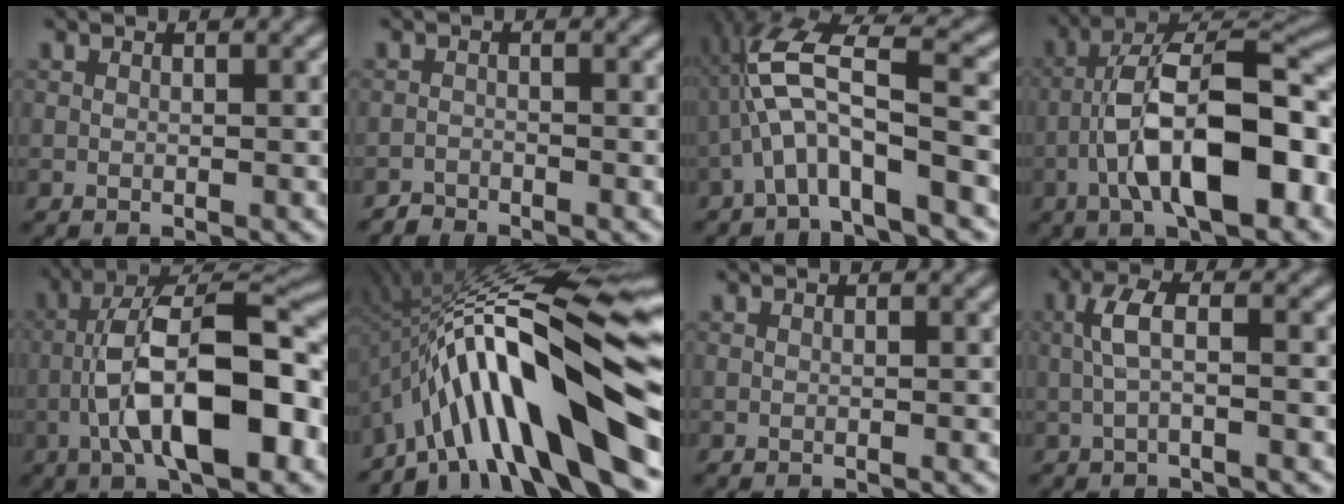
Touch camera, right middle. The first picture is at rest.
{"total": 1.4, "force": [-1.3, 0.0, -0.5], "torque": [0.011, 0.005, -0.022]}
{"total": 7.3, "force": [-1.8, 1.5, 7.0], "torque": [-0.137, 0.032, -0.033]}
{"total": 11.5, "force": [-3.8, 4.2, 10.0], "torque": [-0.165, 0.021, -0.059]}
{"total": 11.6, "force": [-3.2, 4.1, 10.4], "torque": [-0.175, 0.022, -0.049]}
{"total": 16.1, "force": [-5.1, 4.1, 14.7], "torque": [-0.219, 0.057, -0.083]}
{"total": 0.0}
{"total": 2.3, "force": [-0.2, 0.4, 2.2], "torque": [-0.047, 0.016, -0.002]}